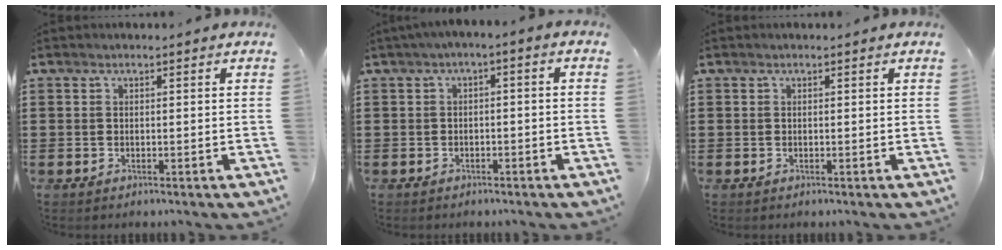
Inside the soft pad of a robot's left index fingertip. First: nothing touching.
{"total": 2.1, "force": [-1.8, 0.4, 0.9], "torque": [-0.024, 0.001, -0.042]}
{"total": 0.0}